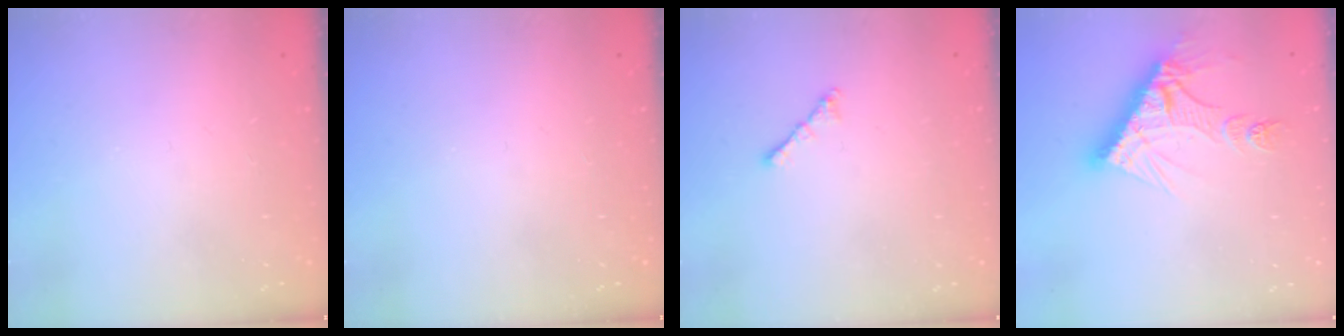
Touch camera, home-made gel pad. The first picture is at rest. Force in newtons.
{"total": 0.0}
{"total": 2.1, "press": 2.0, "slide": 0.6}
{"total": 12.7, "press": 12.6, "slide": 1.1}